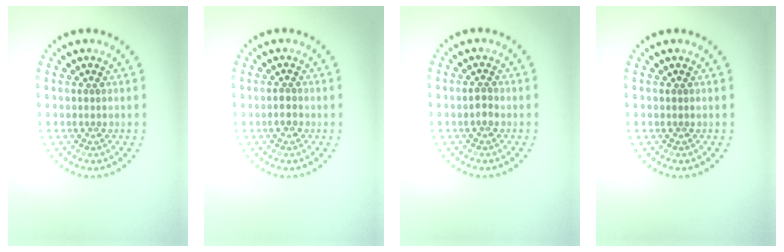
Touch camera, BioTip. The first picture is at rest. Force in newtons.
{"total": 1.1, "press": 1.1, "slide": 0.4}
{"total": 1.0, "press": 1.0, "slide": 0.1}
{"total": 0.0}